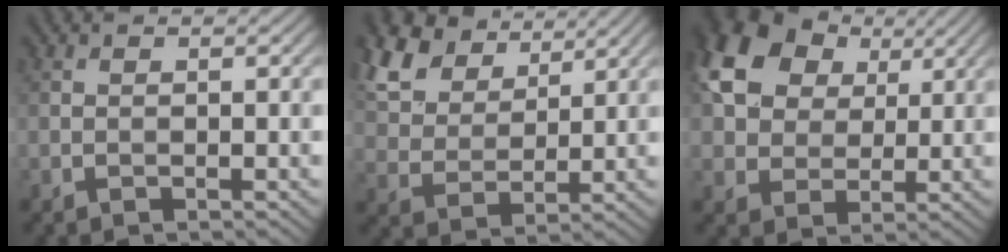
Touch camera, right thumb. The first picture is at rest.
{"total": 11.1, "force": [7.0, 6.2, 5.9], "torque": [-0.177, 0.025, 0.134]}
{"total": 13.2, "force": [5.3, 9.5, 7.6], "torque": [-0.188, 0.028, 0.090]}